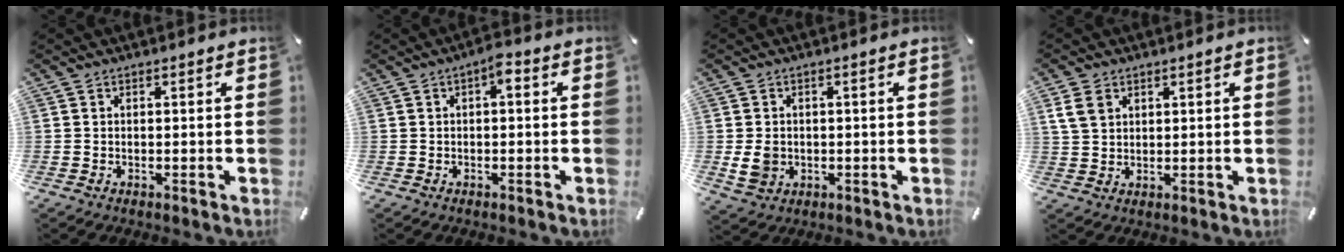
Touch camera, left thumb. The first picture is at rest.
{"total": 2.9, "force": [0.0, 1.3, 2.6], "torque": [-0.046, 0.010, -0.006]}
{"total": 4.6, "force": [-0.6, 4.0, 2.2], "torque": [-0.045, -0.001, -0.011]}
{"total": 4.4, "force": [2.0, 3.5, 1.9], "torque": [-0.044, 0.007, 0.040]}